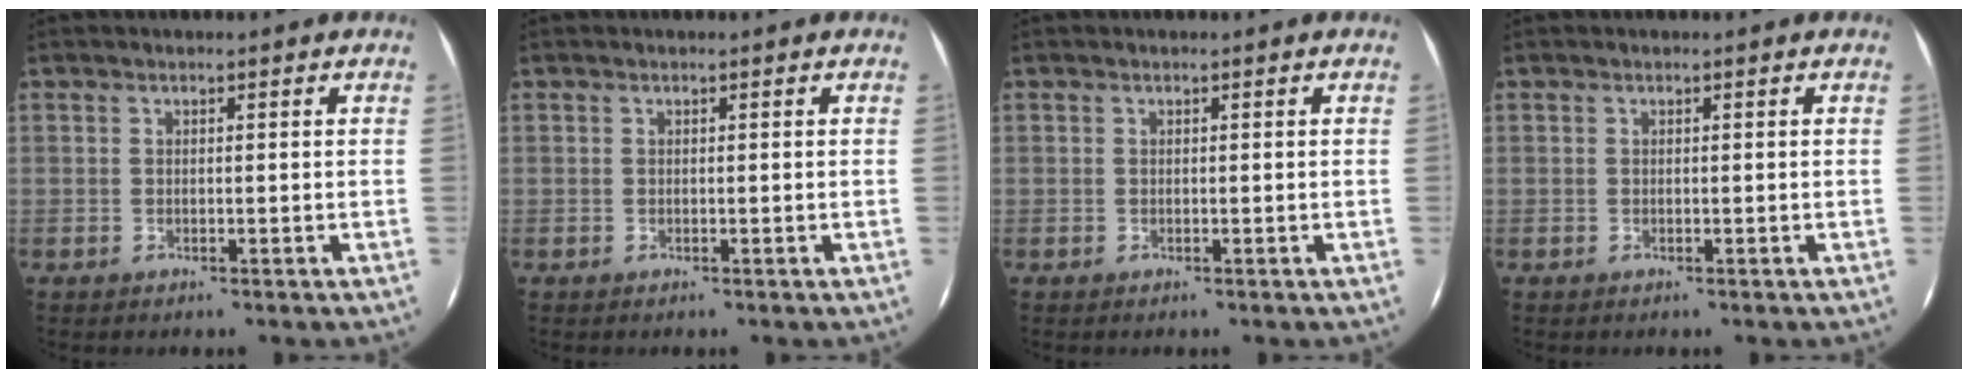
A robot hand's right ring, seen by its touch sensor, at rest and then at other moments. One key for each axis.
{"total": 0.0}
{"total": 0.0}
{"total": 0.0}